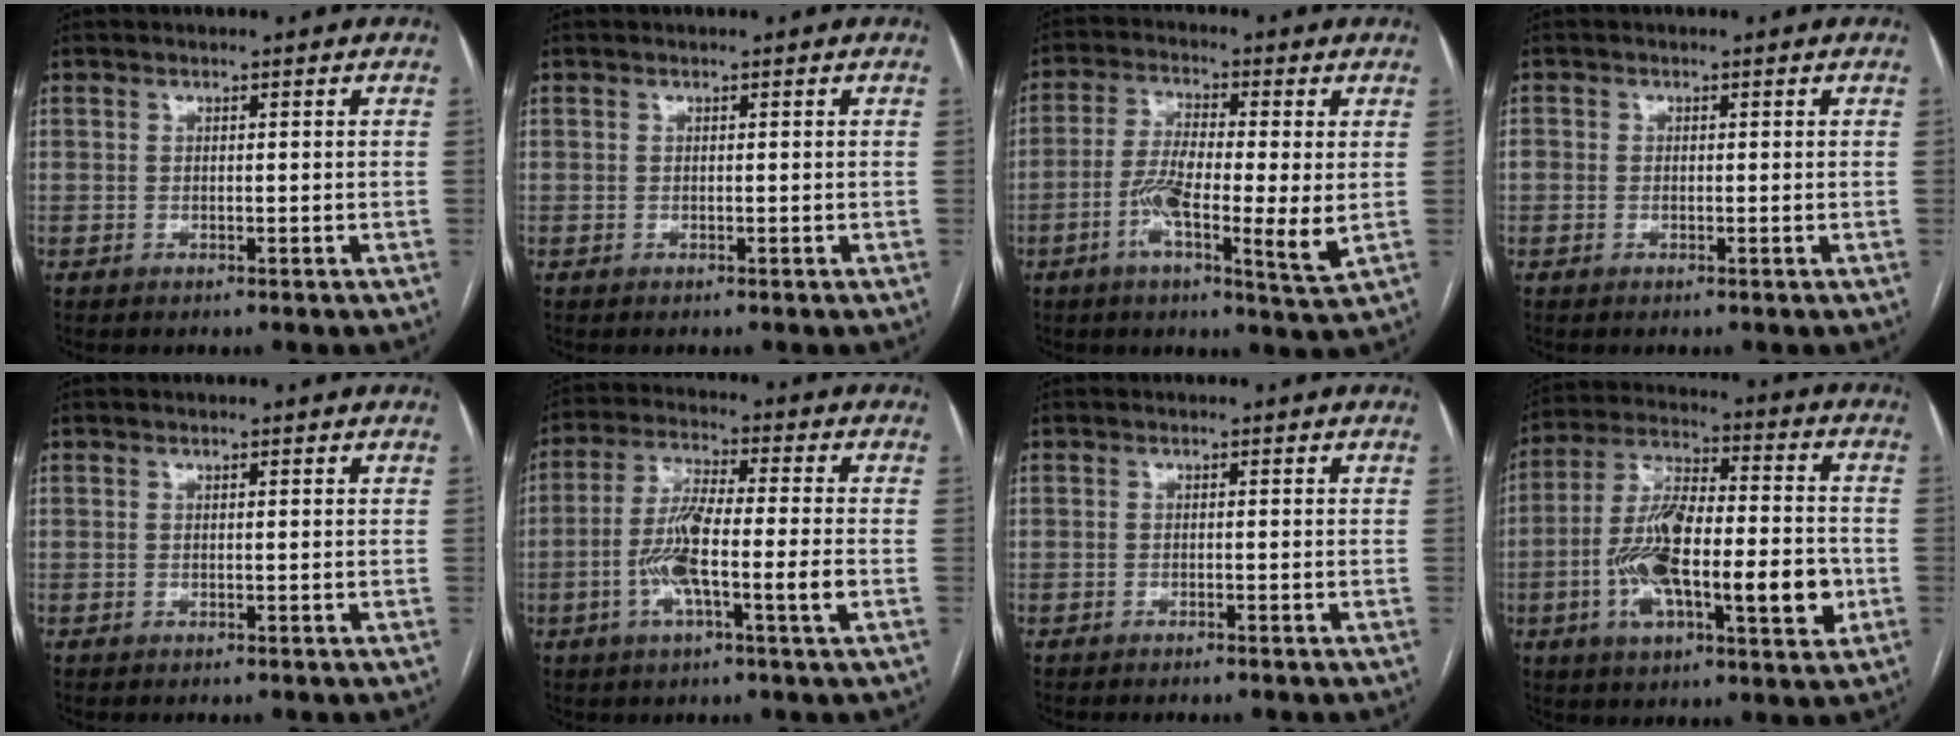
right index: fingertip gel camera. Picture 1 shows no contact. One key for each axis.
{"total": 0.0}
{"total": 10.7, "fx": -1.9, "fy": 1.5, "fz": 10.5, "tx": -0.188, "ty": -0.008, "tz": -0.040}
{"total": 1.5, "fx": -0.1, "fy": 1.3, "fz": 0.6, "tx": -0.012, "ty": 0.009, "tz": -0.002}
{"total": 0.0}
{"total": 10.3, "fx": -2.6, "fy": 0.8, "fz": 9.9, "tx": -0.193, "ty": 0.004, "tz": -0.054}
{"total": 0.9, "fx": -0.8, "fy": 0.0, "fz": 0.5, "tx": -0.010, "ty": 0.000, "tz": -0.013}
{"total": 19.0, "fx": -4.3, "fy": 6.0, "fz": 17.5, "tx": -0.316, "ty": 0.015, "tz": -0.067}